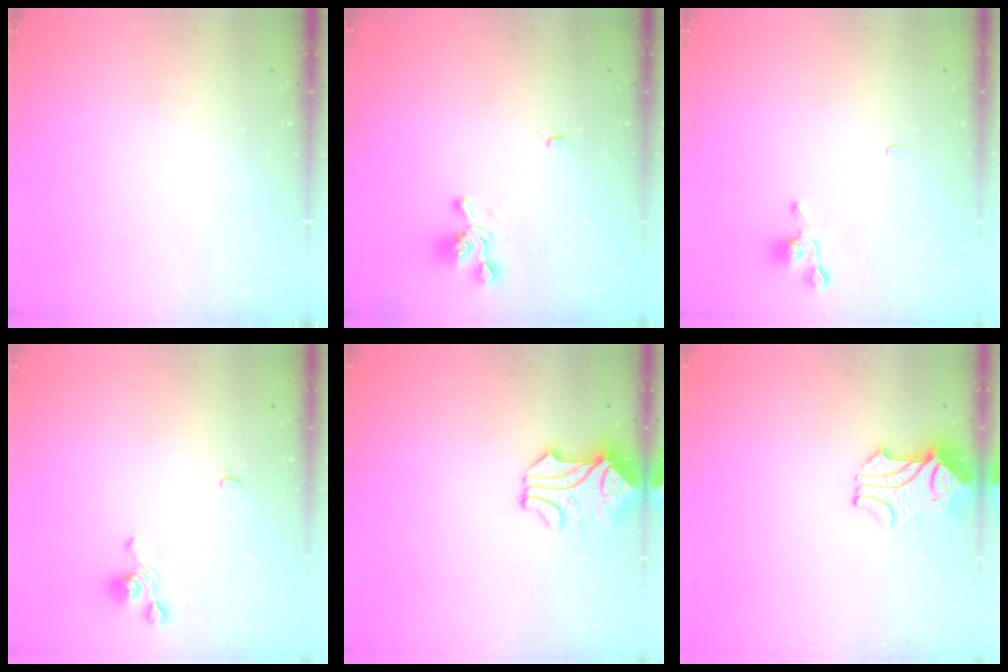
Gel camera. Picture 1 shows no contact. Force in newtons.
{"total": 3.0, "press": 2.9, "slide": 0.8}
{"total": 2.0, "press": 2.0, "slide": 0.3}
{"total": 1.0, "press": 0.9, "slide": 0.5}
{"total": 1.1, "press": 1.0, "slide": 0.2}
{"total": 2.4, "press": 2.2, "slide": 0.9}